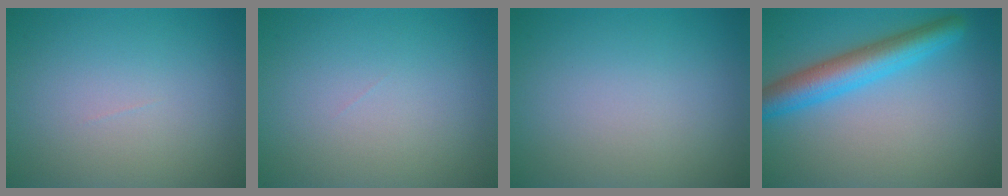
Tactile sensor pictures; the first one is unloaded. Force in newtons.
{"total": 0.0}
{"total": 0.0}
{"total": 5.3, "press": 5.3, "slide": 0.1}